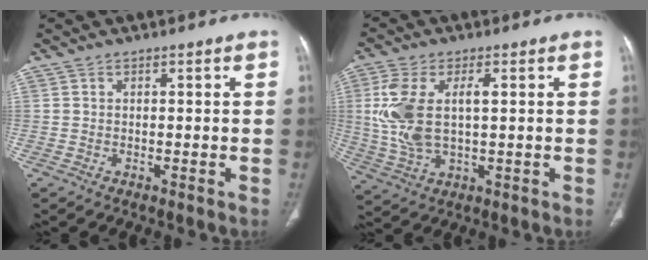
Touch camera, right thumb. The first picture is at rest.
{"total": 11.5, "force": [1.5, 5.6, 9.9], "torque": [-0.227, 0.002, 0.034]}